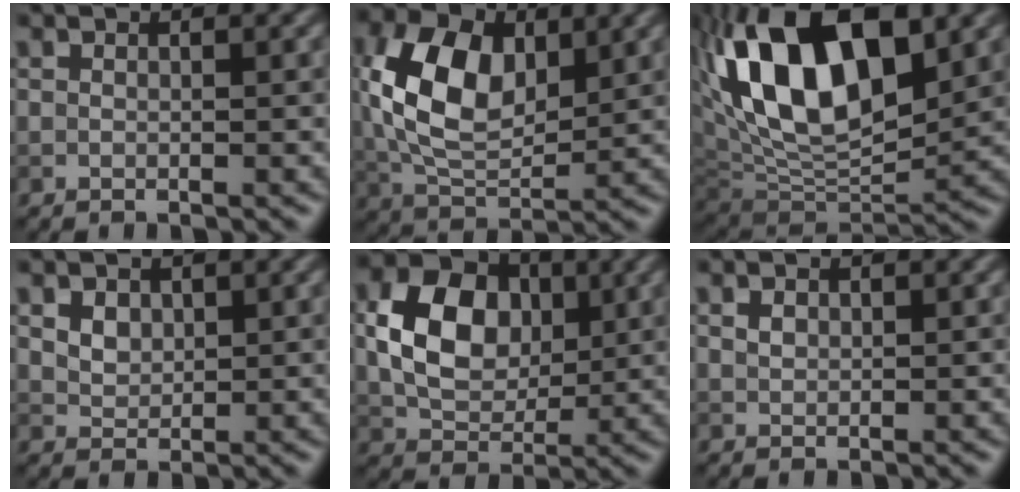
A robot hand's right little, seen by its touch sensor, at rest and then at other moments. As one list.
[{"total": 9.2, "force": [1.9, 5.8, 6.9], "torque": [-0.149, 0.007, 0.034]}, {"total": 15.5, "force": [4.9, 7.7, 12.5], "torque": [-0.226, 0.014, 0.083]}, {"total": 2.6, "force": [1.2, 1.9, 1.3], "torque": [-0.031, 0.006, 0.024]}, {"total": 7.8, "force": [0.9, 5.8, 5.2], "torque": [-0.095, 0.004, 0.013]}, {"total": 0.7, "force": [0.3, 0.6, 0.3], "torque": [-0.010, -0.001, 0.006]}]